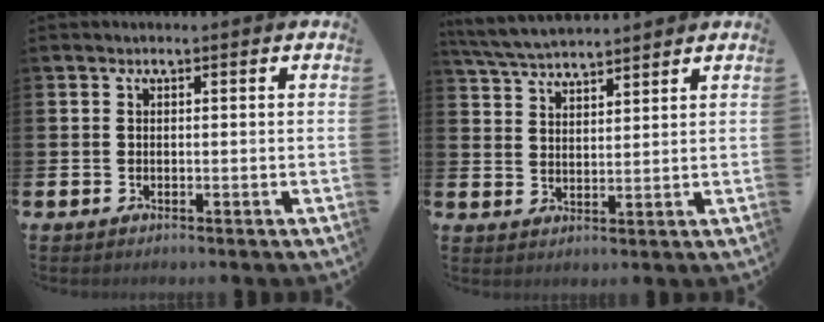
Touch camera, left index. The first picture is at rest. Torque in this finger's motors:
{"motor_torque": [0.00, -0.32, 0.77, 0.21]}